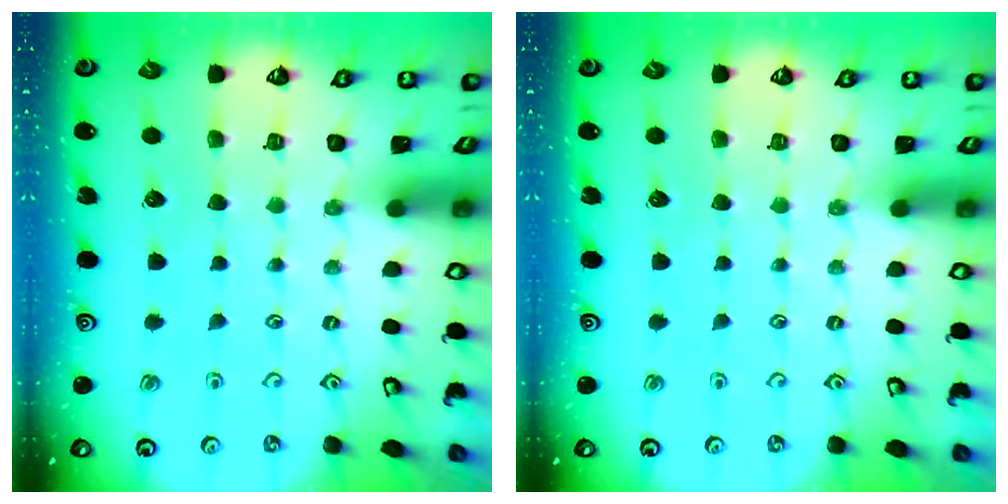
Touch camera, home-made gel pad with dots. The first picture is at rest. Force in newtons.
{"total": 0.0}